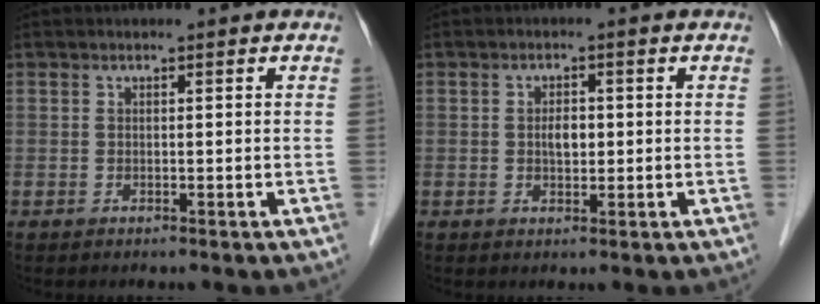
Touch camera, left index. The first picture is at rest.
{"total": 2.4, "force": [0.1, 1.3, 2.0], "torque": [-0.037, 0.003, 0.002]}